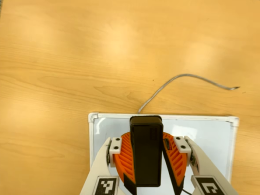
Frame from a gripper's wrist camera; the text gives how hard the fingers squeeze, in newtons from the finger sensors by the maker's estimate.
{"total": 10.2, "left": 9.4, "right": 10.9}